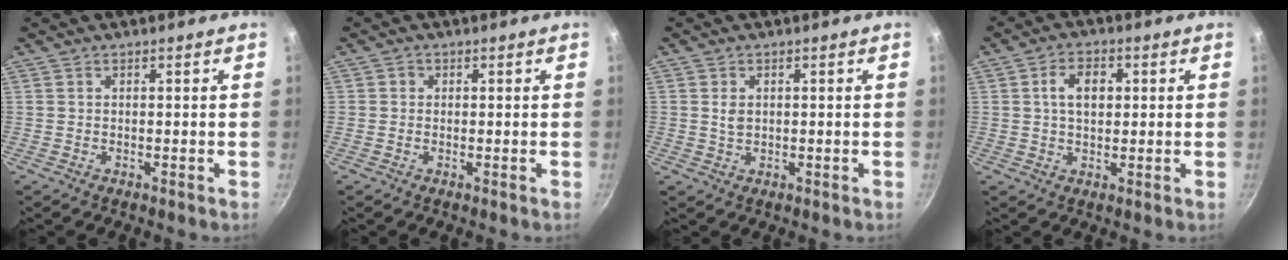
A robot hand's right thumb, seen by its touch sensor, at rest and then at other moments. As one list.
[{"total": 1.1, "force": [0.2, 1.0, 0.3], "torque": [0.003, 0.003, 0.000]}, {"total": 1.9, "force": [0.3, 1.5, 1.1], "torque": [-0.014, -0.003, 0.009]}, {"total": 6.0, "force": [1.2, 3.7, 4.5], "torque": [-0.068, 0.005, 0.019]}]